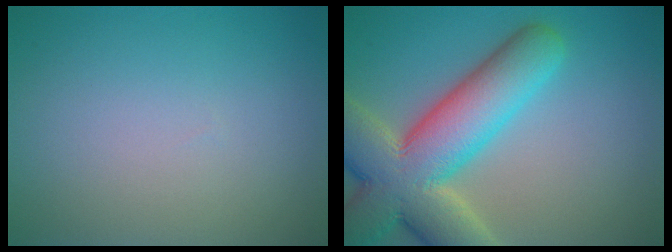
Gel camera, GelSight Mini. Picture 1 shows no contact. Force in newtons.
{"total": 12.0, "press": 11.9, "slide": 1.0}